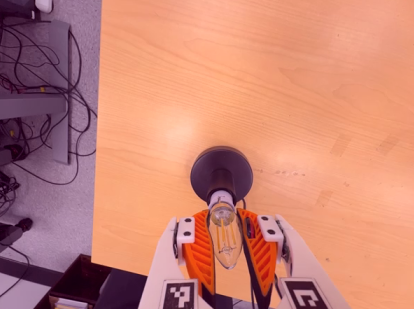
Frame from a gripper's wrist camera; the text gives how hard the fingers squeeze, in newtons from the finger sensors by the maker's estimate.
{"total": 21.8, "left": 22.0, "right": 21.6}